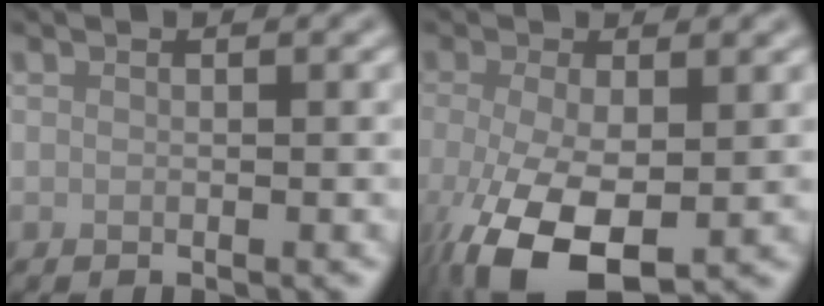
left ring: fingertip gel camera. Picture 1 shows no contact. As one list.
[{"total": 10.1, "force": [-3.4, 4.7, 8.2], "torque": [-0.179, -0.032, -0.050]}]